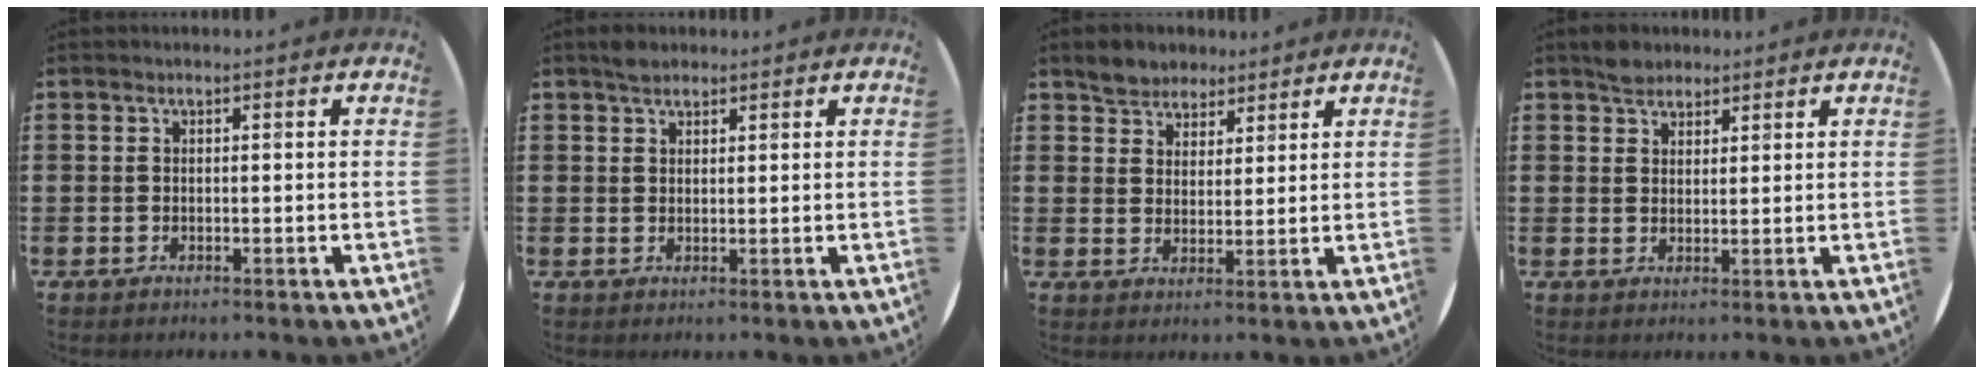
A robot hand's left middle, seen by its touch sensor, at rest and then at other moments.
{"total": 1.7, "force": [1.5, 0.6, 0.2], "torque": [0.001, 0.000, 0.028]}
{"total": 3.9, "force": [3.4, 1.9, -0.3], "torque": [-0.010, 0.002, 0.066]}
{"total": 2.6, "force": [2.3, 1.2, 0.0], "torque": [0.003, 0.002, 0.044]}